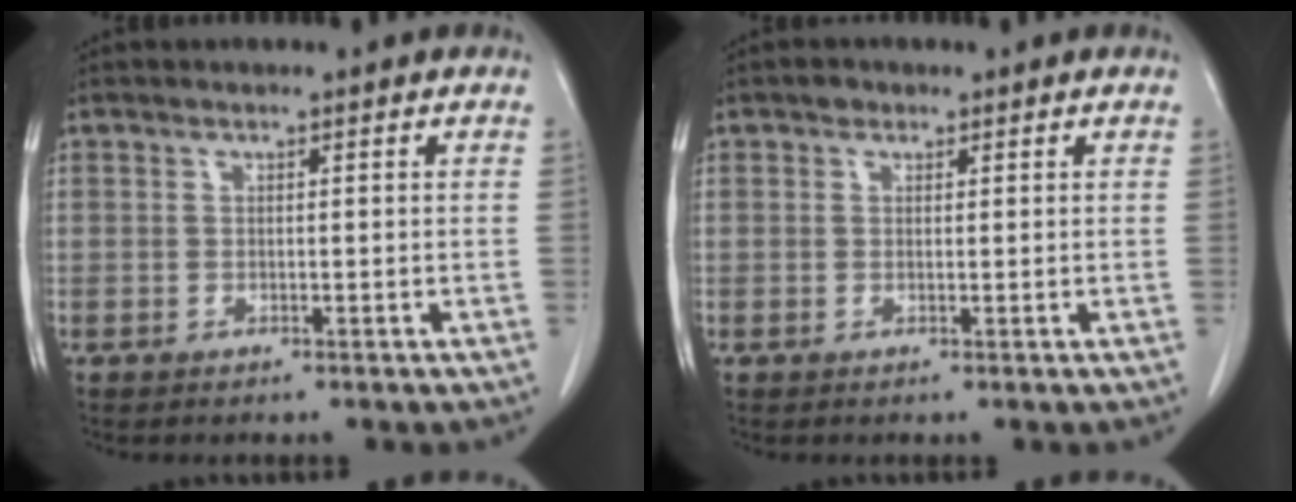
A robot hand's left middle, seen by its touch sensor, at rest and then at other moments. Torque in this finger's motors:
{"motor_torque": [0.11, -0.08, -0.04, -0.01]}